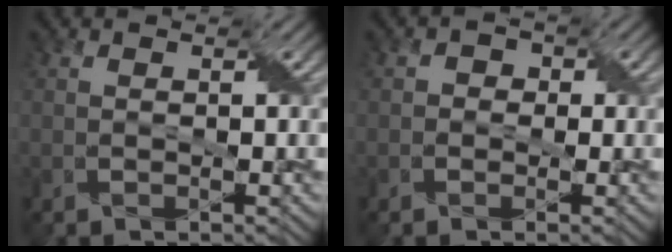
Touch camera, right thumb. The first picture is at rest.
{"total": 1.8, "force": [-0.1, 1.7, 0.3], "torque": [0.004, 0.007, -0.013]}